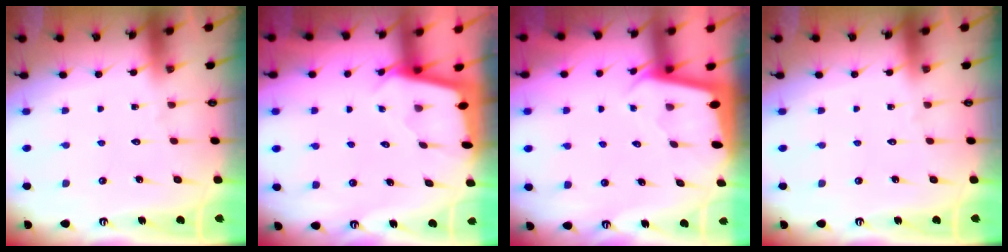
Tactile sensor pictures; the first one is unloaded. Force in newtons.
{"total": 1.9, "press": 1.9, "slide": 0.1}
{"total": 1.8, "press": 1.8, "slide": 0.1}
{"total": 0.0}